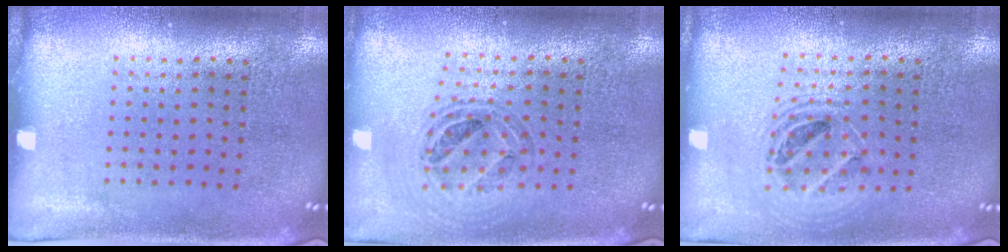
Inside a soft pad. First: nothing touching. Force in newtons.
{"total": 0.8, "press": 0.8, "slide": 0.1}
{"total": 1.5, "press": 1.3, "slide": 0.7}